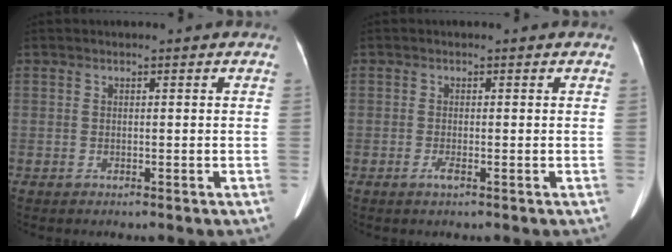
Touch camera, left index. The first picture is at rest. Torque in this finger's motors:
{"motor_torque": [0.12, 0.04, 0.05, 0.02]}